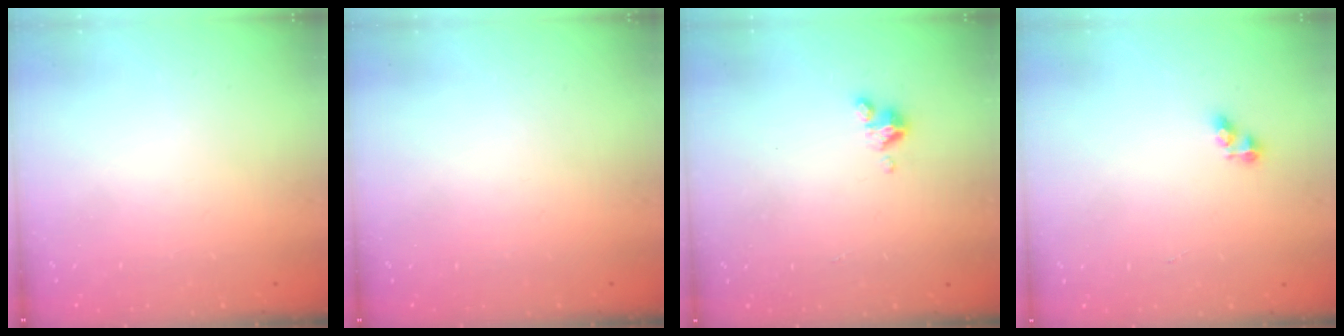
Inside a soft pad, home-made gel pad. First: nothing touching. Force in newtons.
{"total": 0.0}
{"total": 3.7, "press": 3.7, "slide": 0.3}
{"total": 5.0, "press": 5.0, "slide": 0.5}